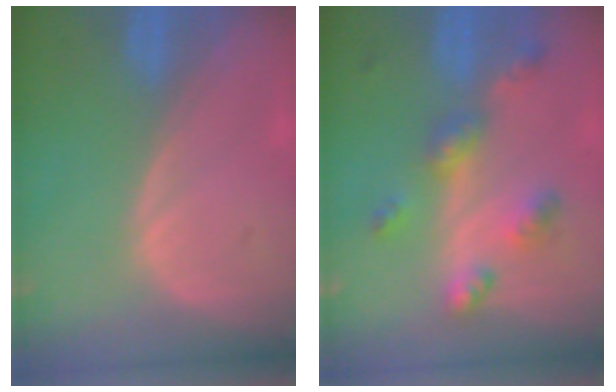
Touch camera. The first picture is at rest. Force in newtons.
{"total": 6.8, "press": 6.0, "slide": 3.2}